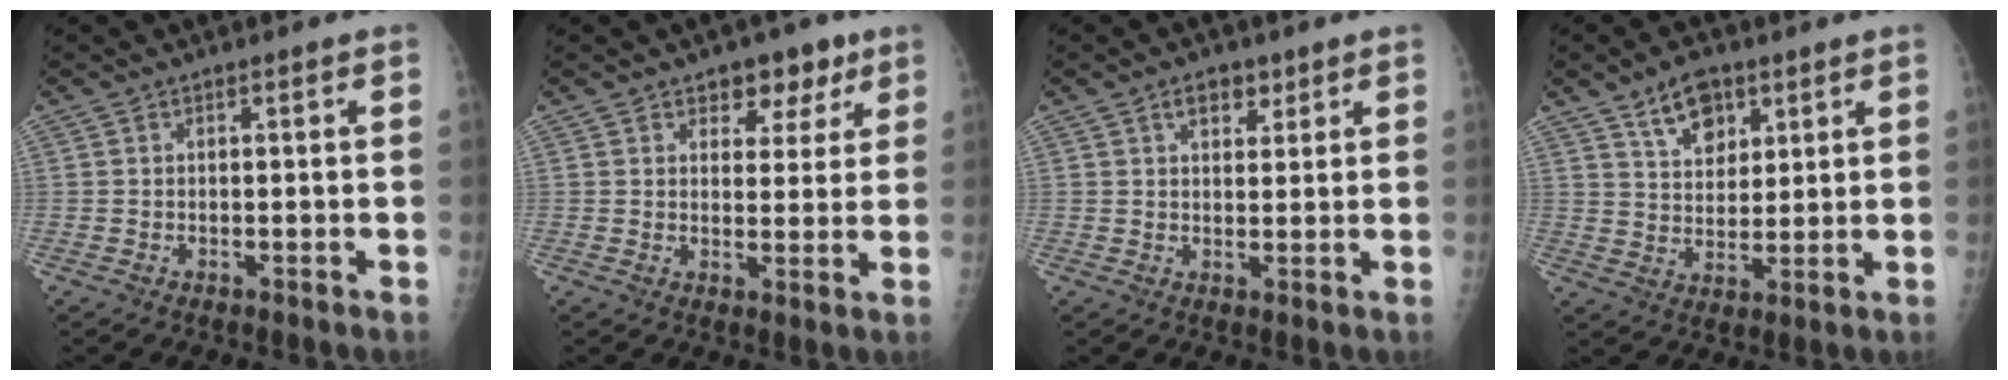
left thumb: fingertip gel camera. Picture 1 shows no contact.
{"total": 6.6, "force": [4.0, 4.2, 3.1], "torque": [-0.002, -0.016, 0.054]}
{"total": 4.0, "force": [2.4, 2.4, 2.1], "torque": [-0.011, -0.011, 0.036]}
{"total": 8.1, "force": [4.9, 4.8, 4.3], "torque": [-0.045, -0.028, 0.086]}